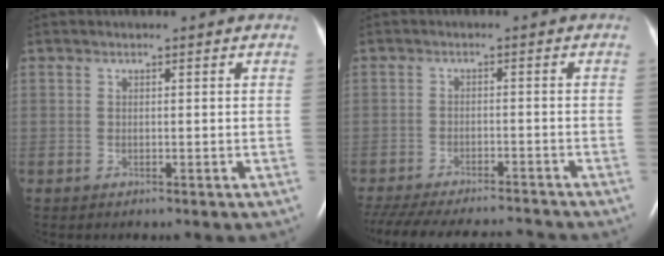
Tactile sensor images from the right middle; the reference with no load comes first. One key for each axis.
{"total": 17.9, "fx": -16.1, "fy": 3.9, "fz": 6.9, "tx": -0.187, "ty": -0.026, "tz": -0.227}